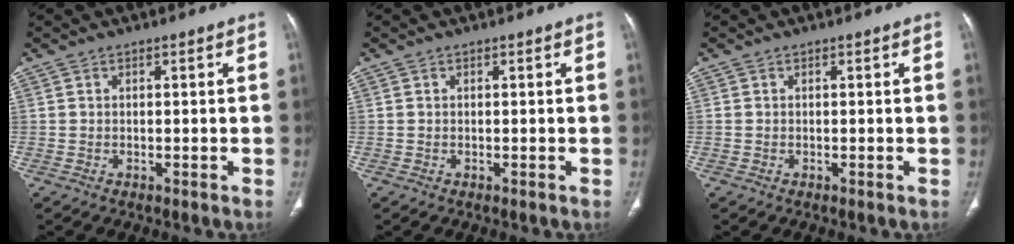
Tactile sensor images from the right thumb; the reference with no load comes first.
{"total": 0.0}
{"total": 0.0}